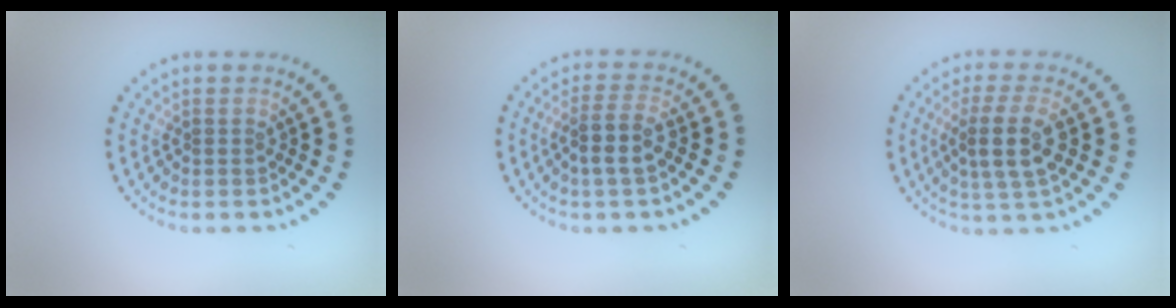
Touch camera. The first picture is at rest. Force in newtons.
{"total": 2.6, "press": 2.2, "slide": 1.4}
{"total": 4.2, "press": 3.9, "slide": 1.6}